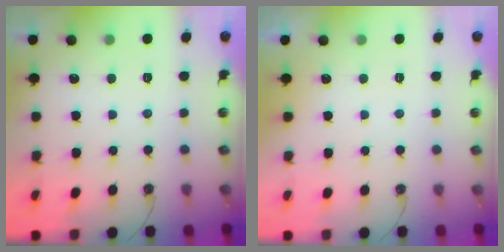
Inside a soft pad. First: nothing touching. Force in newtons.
{"total": 0.0}